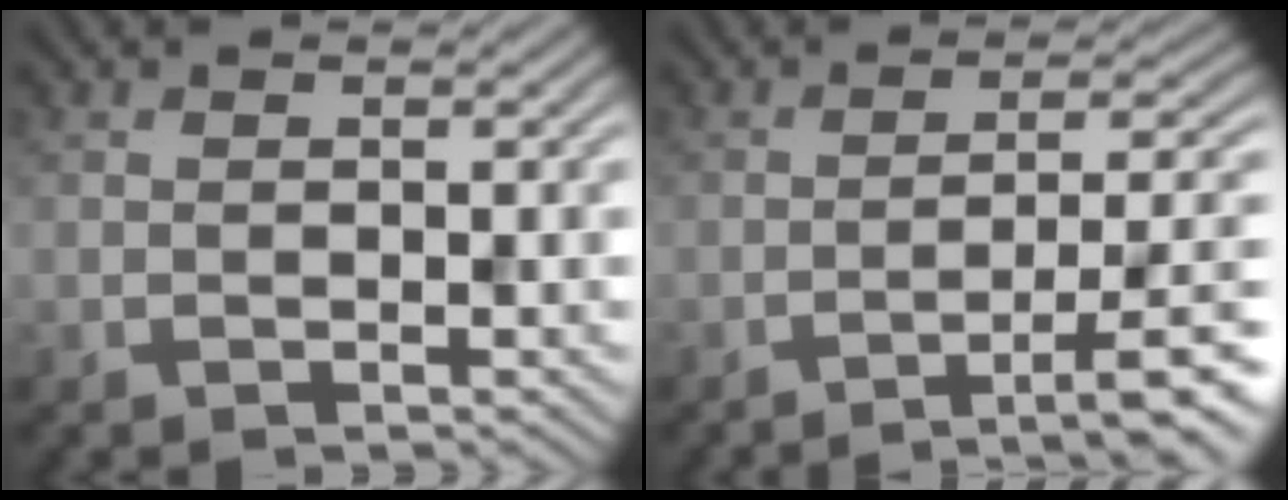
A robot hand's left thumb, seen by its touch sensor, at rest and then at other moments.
{"total": 8.0, "force": [-4.7, 1.3, 6.4], "torque": [-0.096, 0.010, -0.070]}